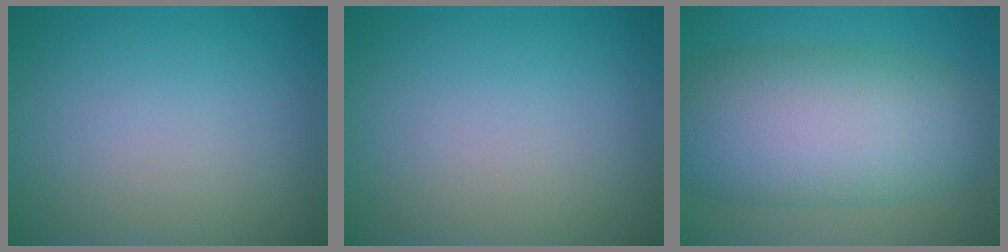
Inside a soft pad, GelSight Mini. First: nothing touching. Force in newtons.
{"total": 0.0}
{"total": 11.4, "press": 11.4, "slide": 0.5}